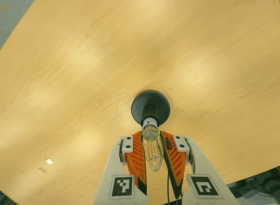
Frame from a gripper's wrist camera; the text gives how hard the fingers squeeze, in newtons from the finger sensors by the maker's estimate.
{"total": 19.1, "left": 16.9, "right": 21.2}